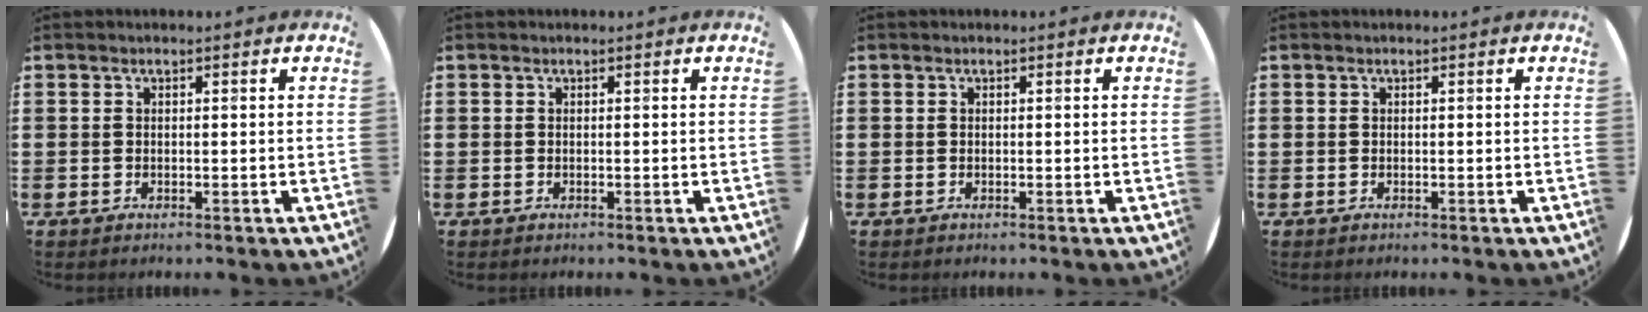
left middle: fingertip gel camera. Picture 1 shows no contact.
{"total": 0.0}
{"total": 0.0}
{"total": 0.0}